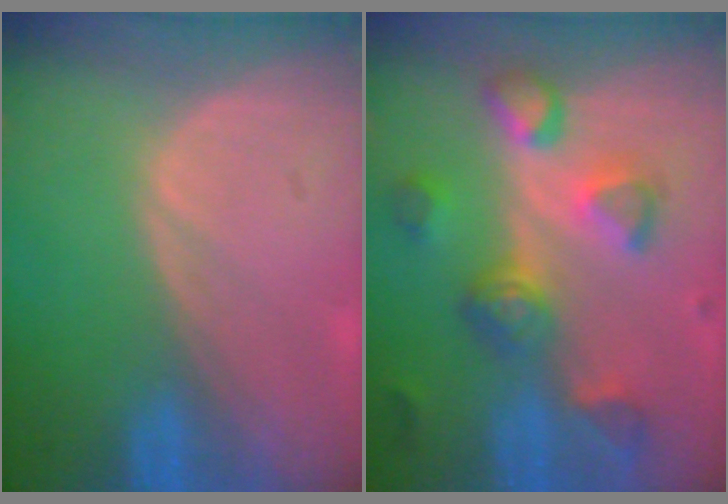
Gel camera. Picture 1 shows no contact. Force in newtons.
{"total": 8.1, "press": 7.8, "slide": 2.3}